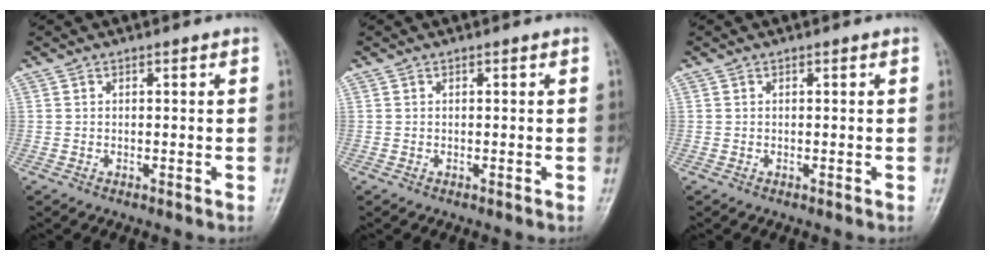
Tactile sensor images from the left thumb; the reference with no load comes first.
{"total": 0.0}
{"total": 0.0}